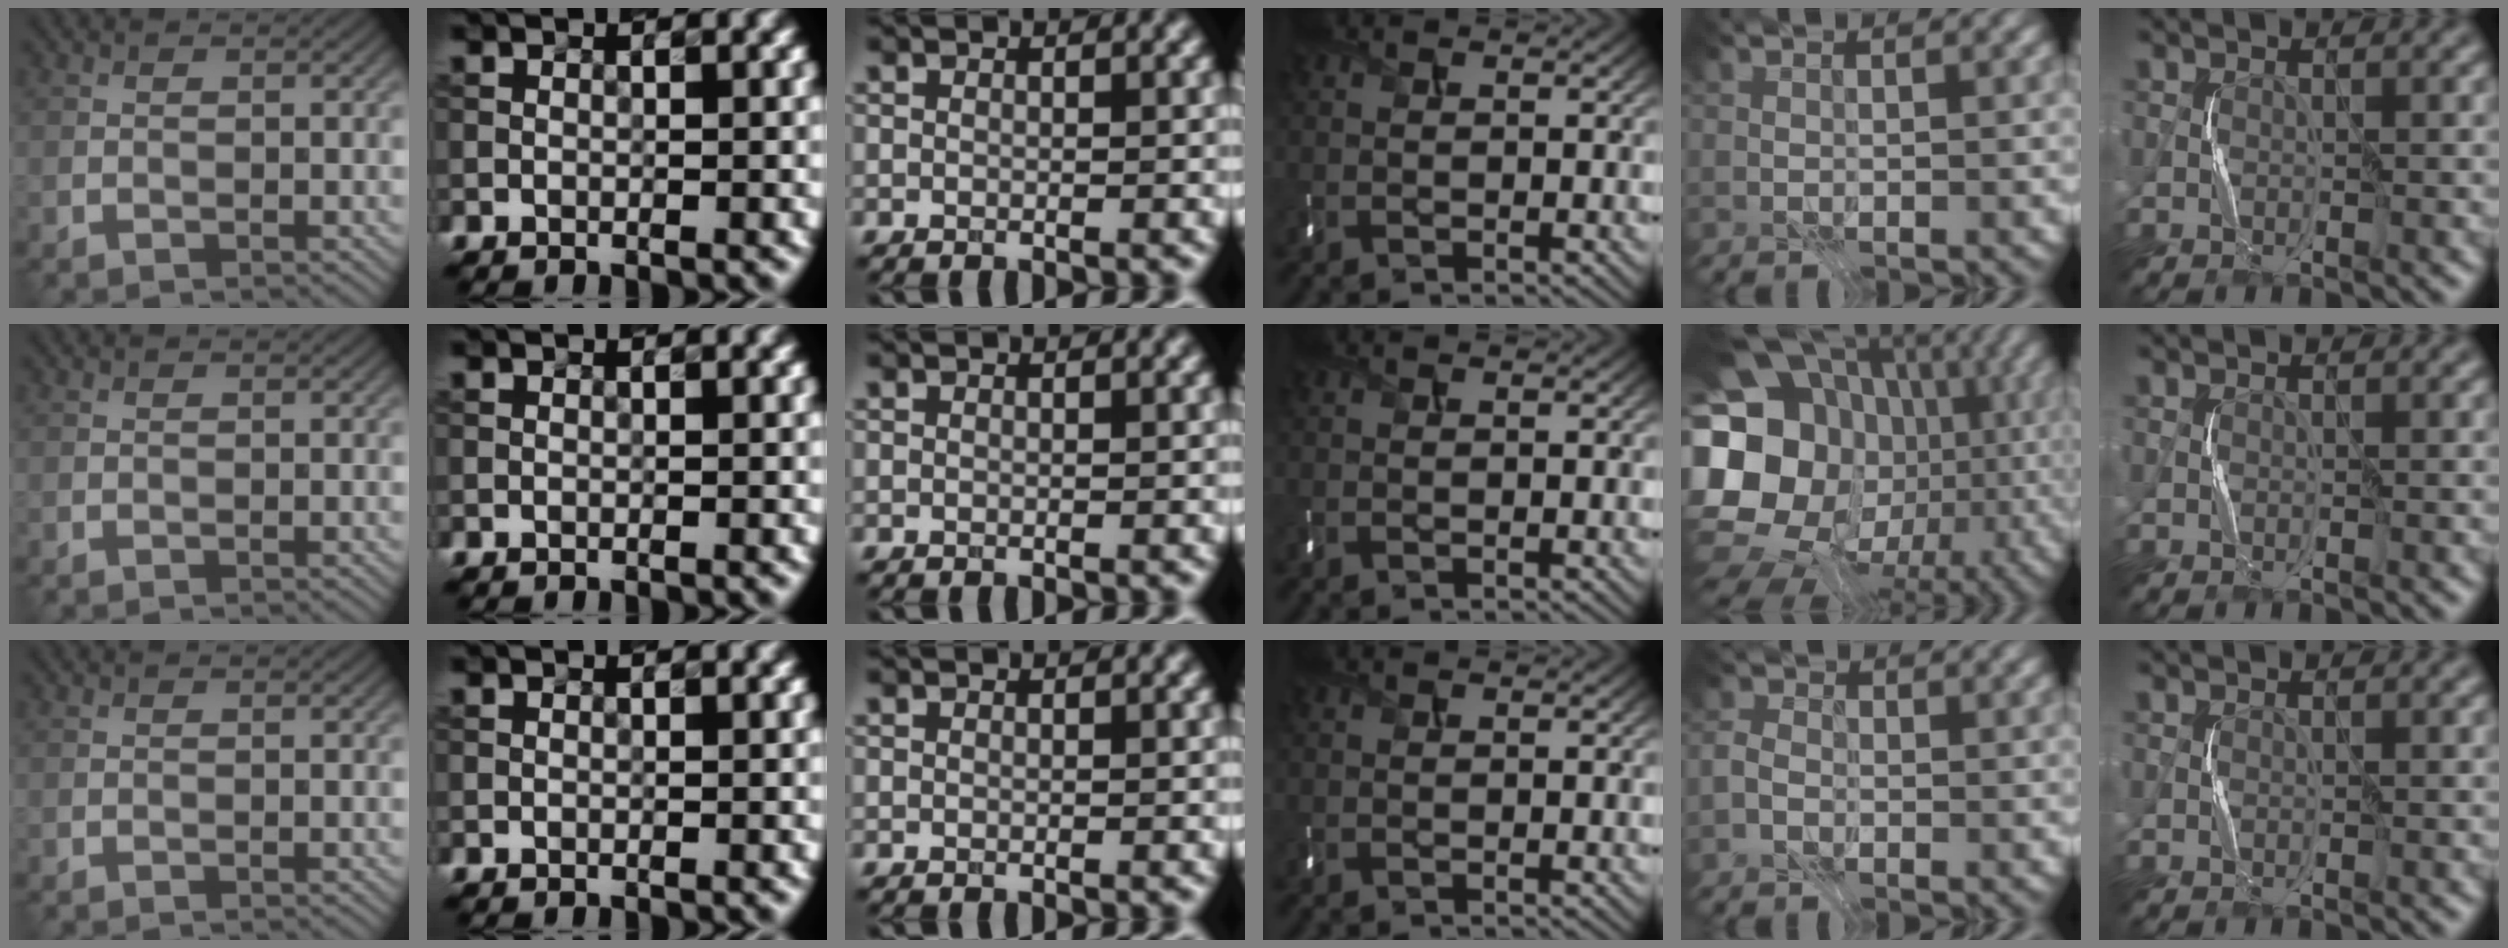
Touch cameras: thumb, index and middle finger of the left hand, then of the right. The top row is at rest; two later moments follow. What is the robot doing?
{"motion": "press", "object": "keyboard"}